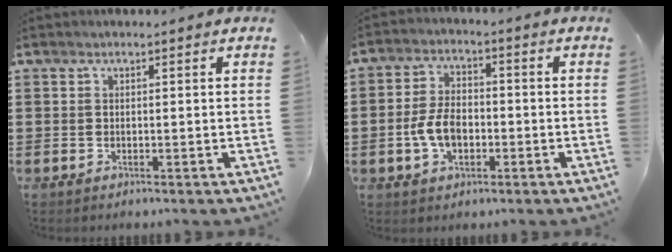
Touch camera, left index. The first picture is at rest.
{"total": 6.3, "force": [-1.6, 3.7, 4.8], "torque": [-0.111, 0.002, -0.035]}